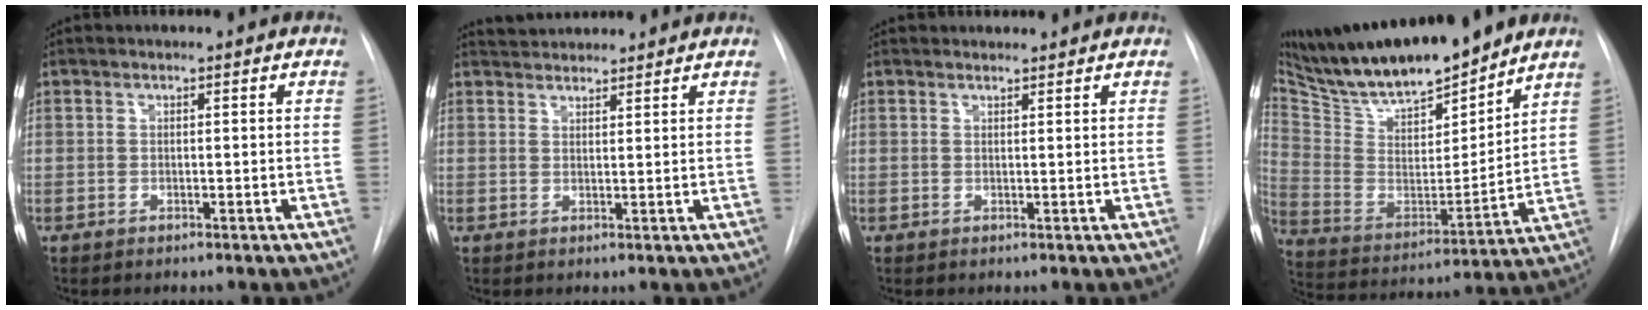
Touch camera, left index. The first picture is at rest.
{"total": 5.3, "force": [5.2, 1.0, 0.8], "torque": [-0.014, 0.034, 0.078]}
{"total": 3.4, "force": [3.3, 0.6, 0.4], "torque": [-0.006, 0.022, 0.045]}
{"total": 21.8, "force": [18.8, 4.1, 10.3], "torque": [-0.187, -0.015, 0.325]}